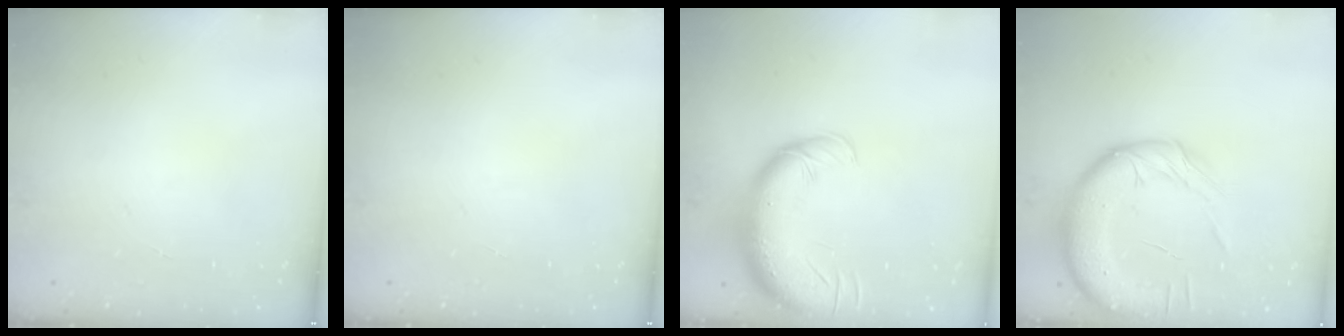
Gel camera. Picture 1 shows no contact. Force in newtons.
{"total": 0.0}
{"total": 14.7, "press": 14.2, "slide": 3.7}
{"total": 15.6, "press": 15.4, "slide": 2.7}